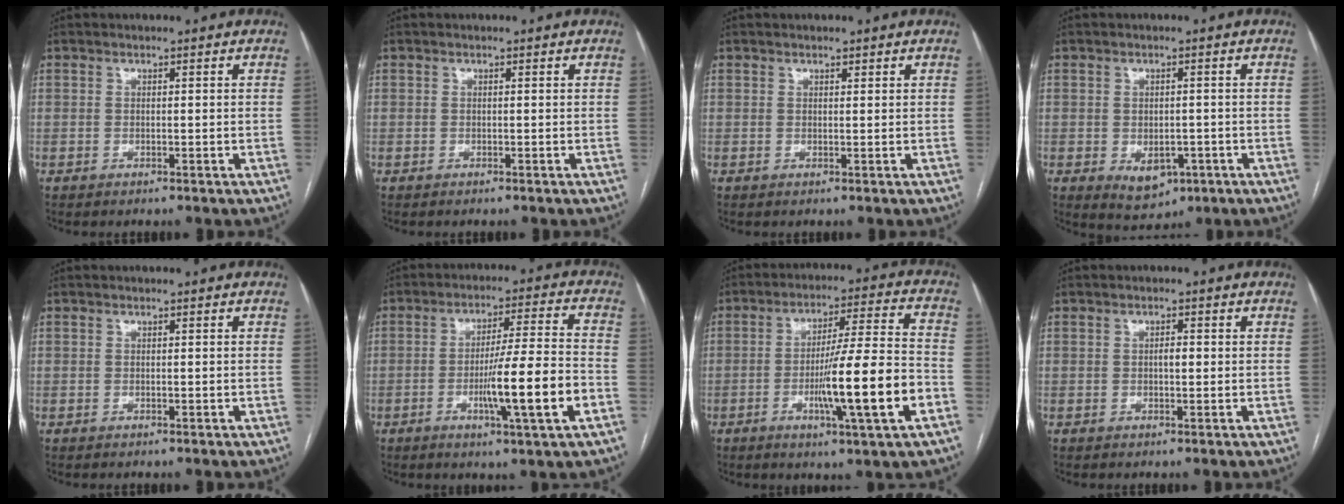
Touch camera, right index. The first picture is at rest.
{"total": 0.0}
{"total": 0.7, "force": [0.5, 0.3, 0.3], "torque": [-0.009, -0.001, 0.007]}
{"total": 5.3, "force": [-2.0, 3.5, 3.4], "torque": [-0.048, -0.003, -0.014]}
{"total": 0.0}
{"total": 12.7, "force": [-4.0, -0.3, 12.0], "torque": [-0.199, -0.006, -0.066]}
{"total": 15.2, "force": [-4.8, -0.1, 14.5], "torque": [-0.242, -0.007, -0.076]}
{"total": 1.6, "force": [0.1, 0.7, 1.4], "torque": [-0.024, 0.003, 0.001]}